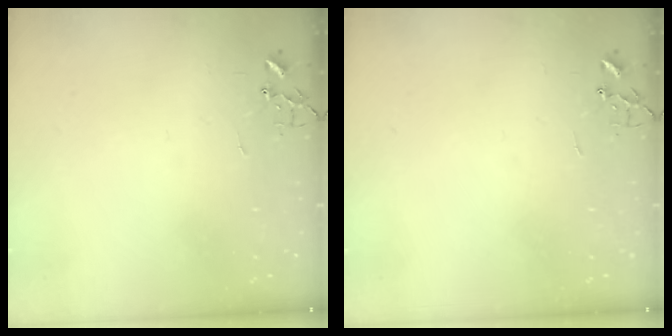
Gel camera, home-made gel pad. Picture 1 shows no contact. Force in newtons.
{"total": 0.0}